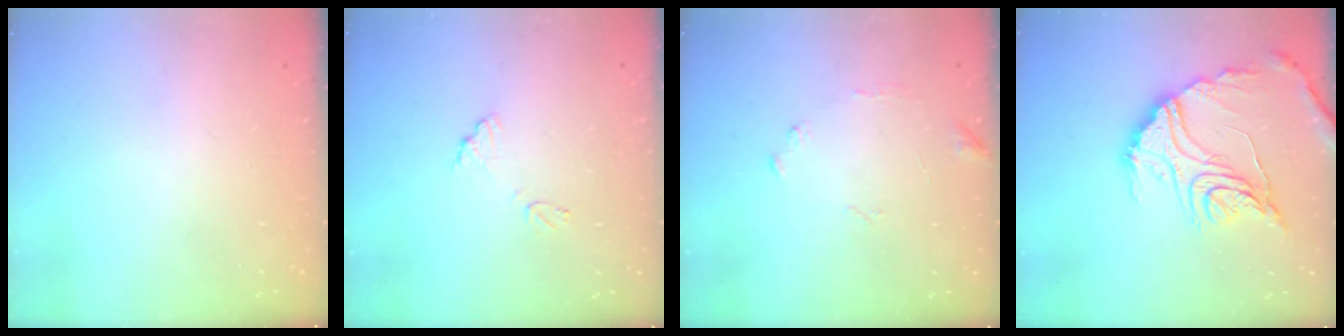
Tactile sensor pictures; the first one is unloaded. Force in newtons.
{"total": 9.5, "press": 9.5, "slide": 0.6}
{"total": 8.4, "press": 8.3, "slide": 0.5}
{"total": 19.7, "press": 19.7, "slide": 1.6}